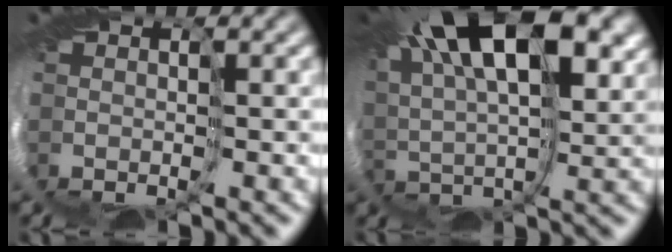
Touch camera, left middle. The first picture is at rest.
{"total": 12.5, "force": [6.6, 4.5, 9.6], "torque": [-0.167, 0.045, 0.090]}